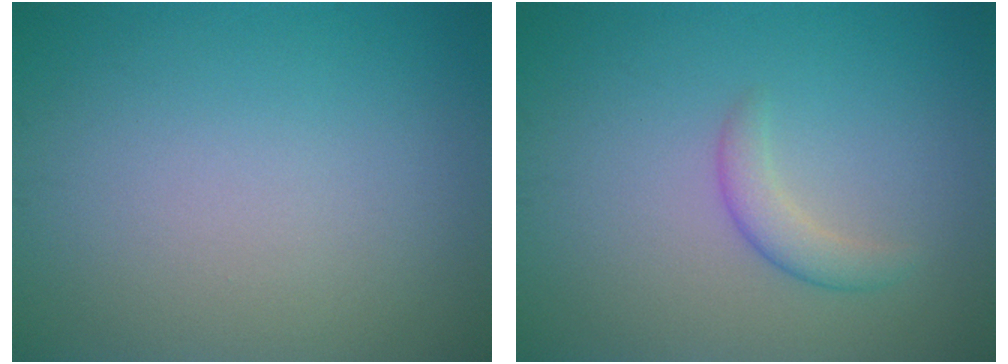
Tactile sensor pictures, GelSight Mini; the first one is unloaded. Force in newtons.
{"total": 1.9, "press": 1.9, "slide": 0.0}